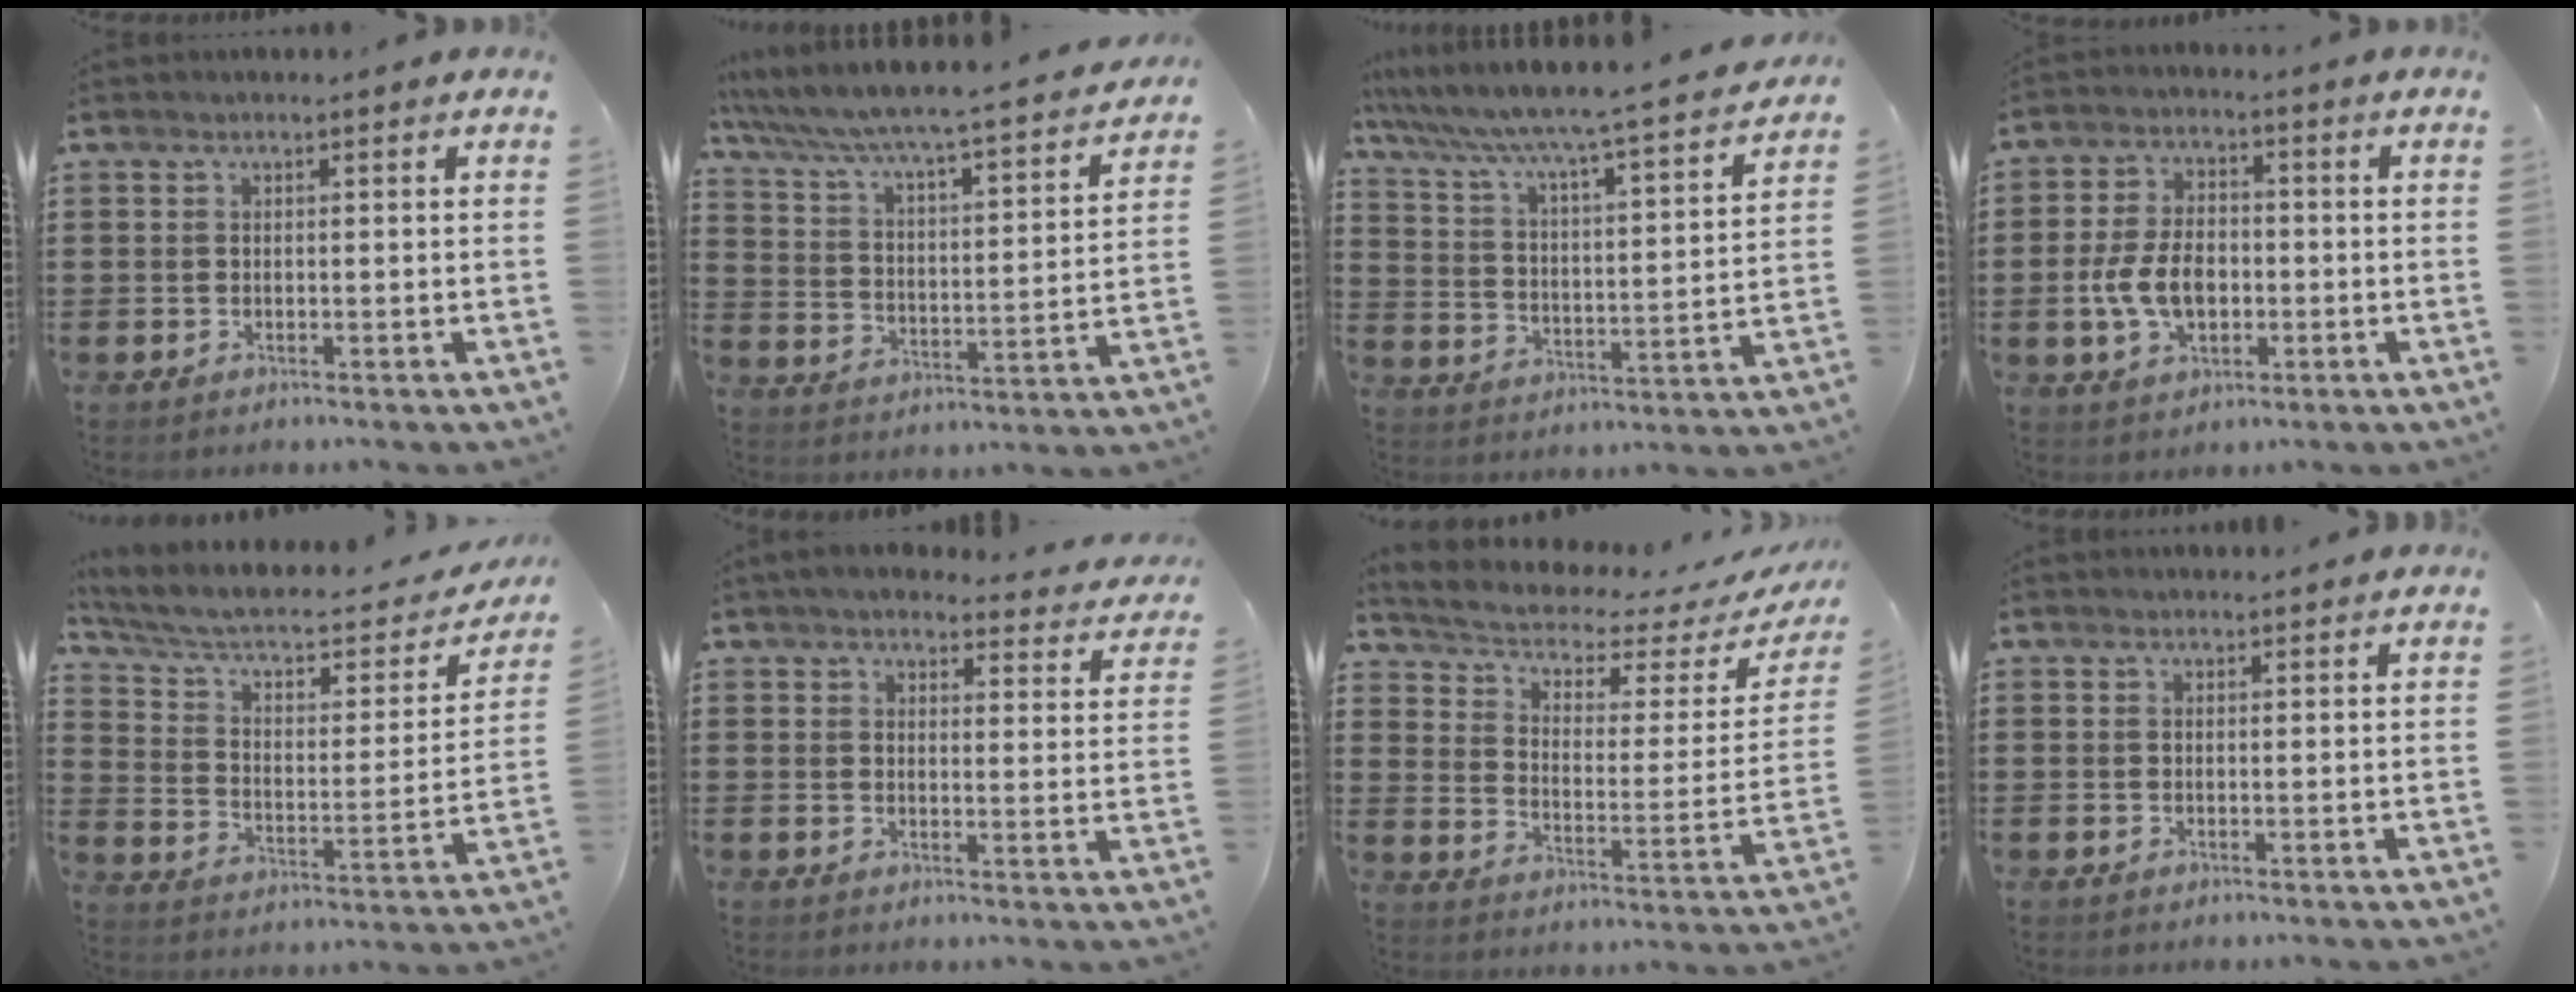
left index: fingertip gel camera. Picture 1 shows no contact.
{"total": 4.3, "force": [3.9, -0.2, 1.8], "torque": [-0.058, -0.043, 0.052]}
{"total": 4.7, "force": [4.0, -0.6, 2.3], "torque": [-0.068, -0.047, 0.053]}
{"total": 7.8, "force": [-1.5, 4.8, 6.0], "torque": [-0.134, 0.006, -0.032]}
{"total": 7.0, "force": [5.2, 2.5, 4.0], "torque": [-0.103, -0.034, 0.086]}
{"total": 4.3, "force": [4.0, 0.8, 1.3], "torque": [-0.043, -0.017, 0.070]}
{"total": 3.5, "force": [2.7, 1.4, 1.9], "torque": [-0.055, -0.024, 0.038]}
{"total": 0.8, "force": [0.8, 0.0, 0.2], "torque": [0.002, -0.005, 0.014]}